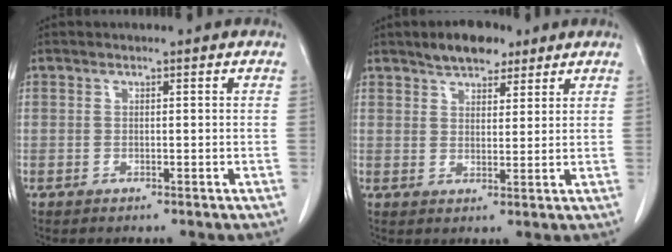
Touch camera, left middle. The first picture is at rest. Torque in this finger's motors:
{"motor_torque": [0.57, -0.58, 0.01, 0.02]}